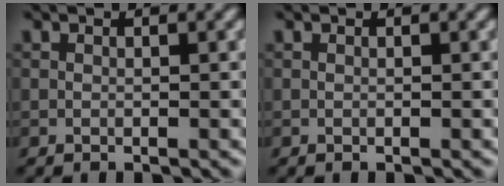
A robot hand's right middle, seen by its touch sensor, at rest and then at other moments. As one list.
[{"total": 0.0}]